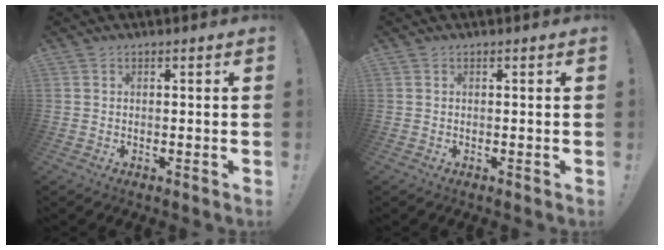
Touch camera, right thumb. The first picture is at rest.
{"total": 0.0}